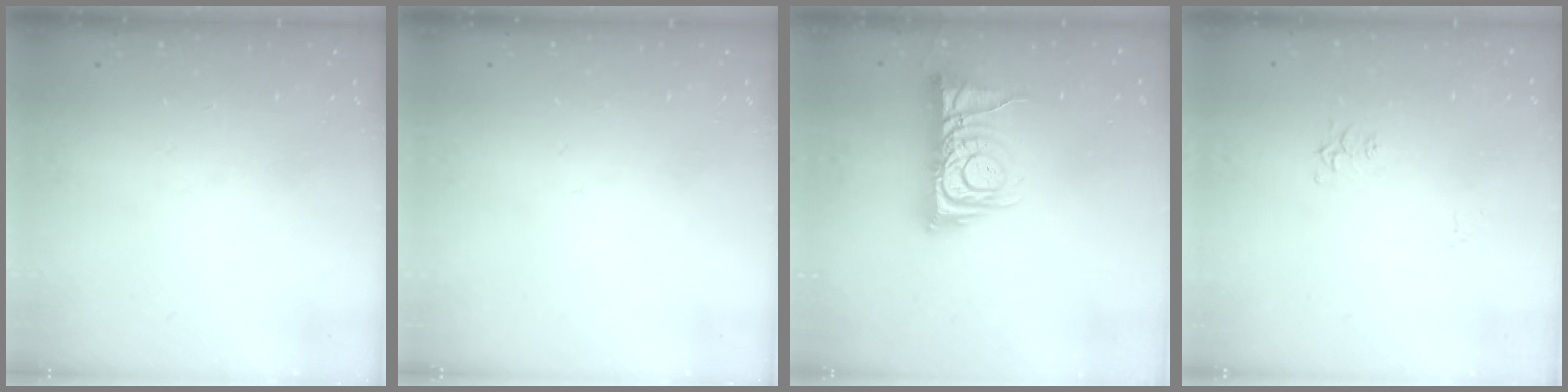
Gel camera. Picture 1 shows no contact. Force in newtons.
{"total": 0.0}
{"total": 10.8, "press": 10.8, "slide": 0.7}
{"total": 5.0, "press": 5.0, "slide": 0.7}